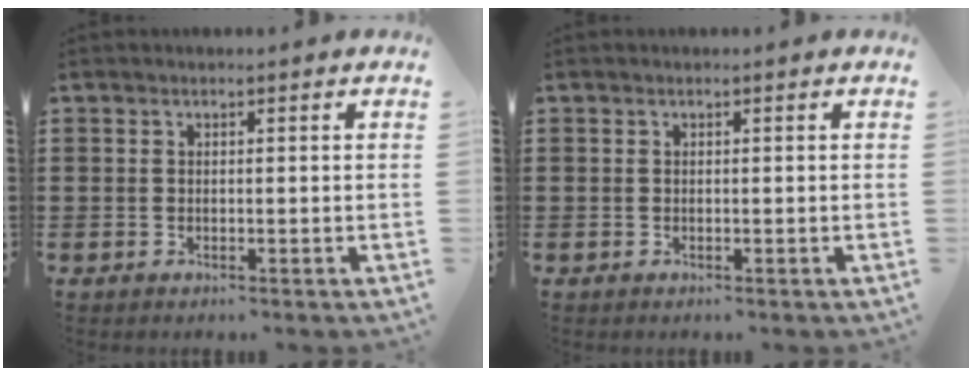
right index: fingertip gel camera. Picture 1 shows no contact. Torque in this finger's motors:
{"motor_torque": [0.00, 0.00, 0.00, -0.01]}